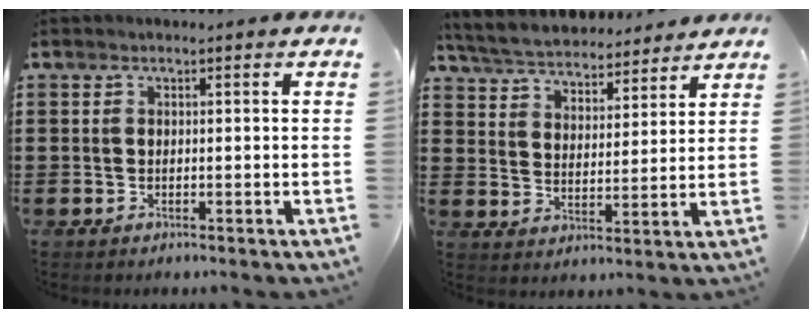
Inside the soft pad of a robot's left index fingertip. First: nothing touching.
{"total": 5.1, "force": [5.1, 0.5, 0.5], "torque": [-0.037, -0.032, 0.087]}